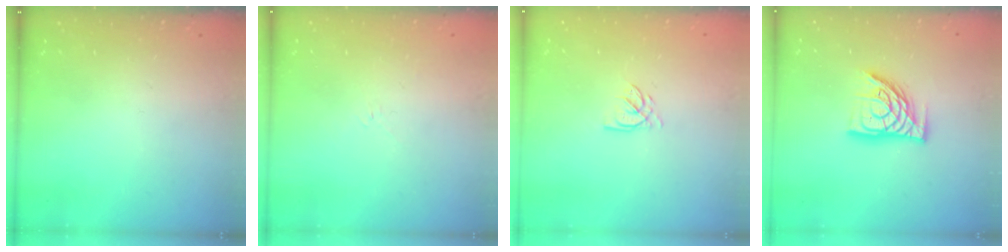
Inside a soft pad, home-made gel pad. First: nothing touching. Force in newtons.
{"total": 2.6, "press": 2.5, "slide": 0.6}
{"total": 2.3, "press": 2.3, "slide": 0.3}
{"total": 12.9, "press": 12.8, "slide": 1.4}